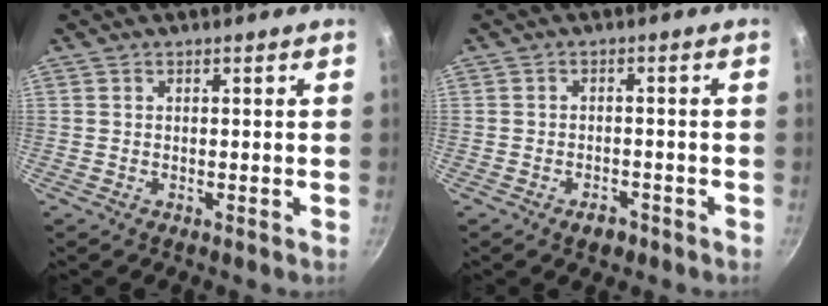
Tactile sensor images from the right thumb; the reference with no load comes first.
{"total": 3.0, "force": [-2.0, 1.7, 1.5], "torque": [-0.015, 0.019, -0.023]}